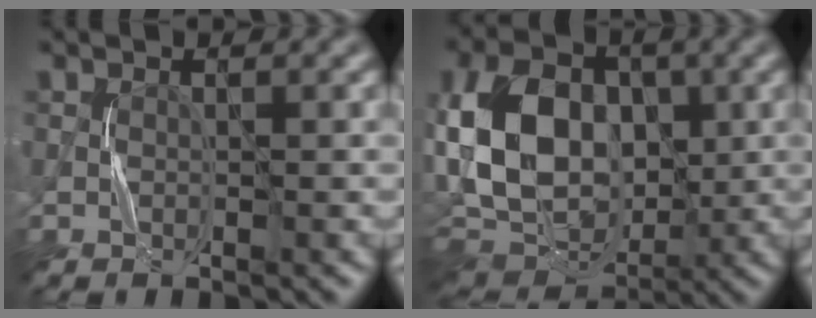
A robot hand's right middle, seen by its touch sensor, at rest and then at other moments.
{"total": 12.6, "force": [1.2, 9.0, 8.7], "torque": [-0.186, 0.010, 0.009]}